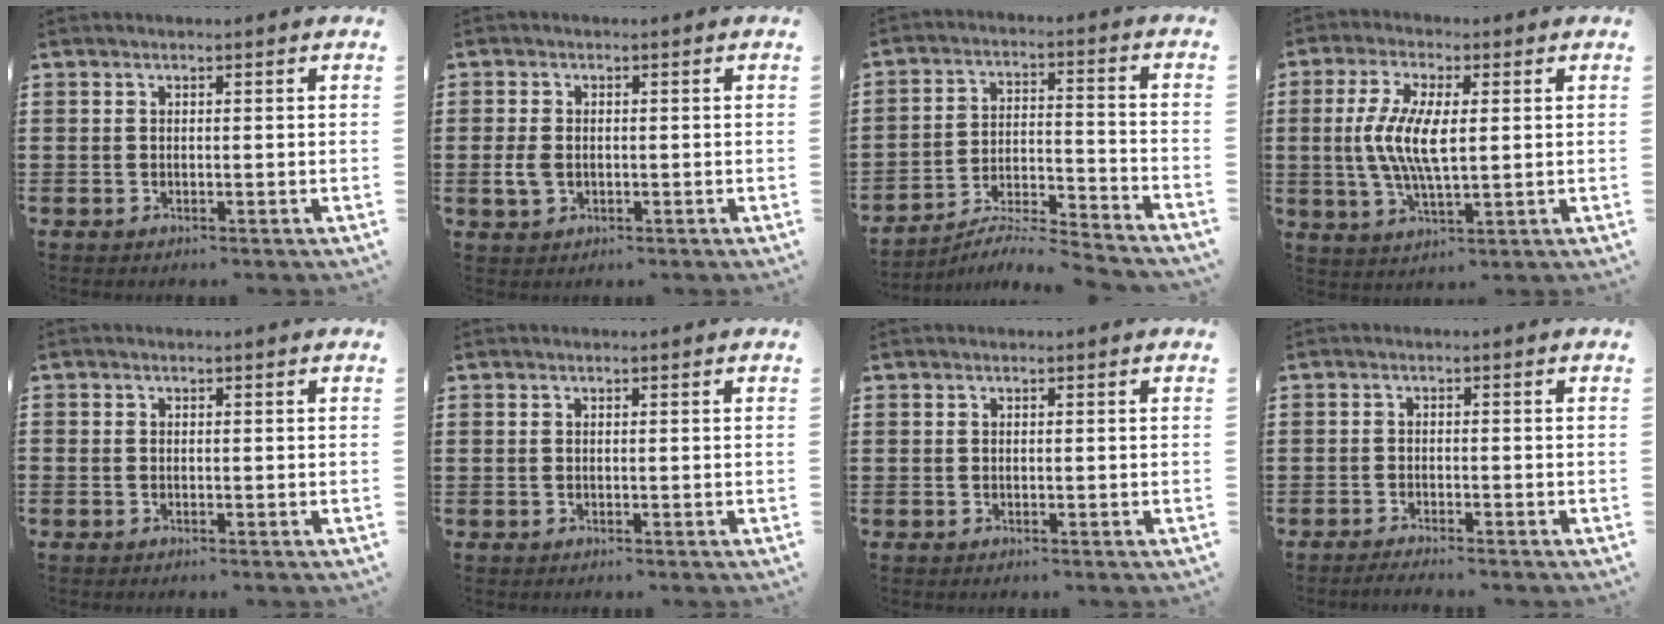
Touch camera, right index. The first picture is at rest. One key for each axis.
{"total": 2.7, "fx": -0.4, "fy": 1.9, "fz": 1.9, "tx": -0.052, "ty": -0.001, "tz": -0.011}
{"total": 5.1, "fx": -4.9, "fy": -0.1, "fz": 1.5, "tx": -0.034, "ty": -0.010, "tz": -0.101}
{"total": 8.4, "fx": 0.5, "fy": 3.0, "fz": 7.8, "tx": -0.166, "ty": 0.003, "tz": 0.004}
{"total": 0.0}
{"total": 0.0}
{"total": 0.0}
{"total": 1.6, "fx": -1.6, "fy": -0.1, "fz": 0.0, "tx": -0.004, "ty": 0.003, "tz": -0.032}